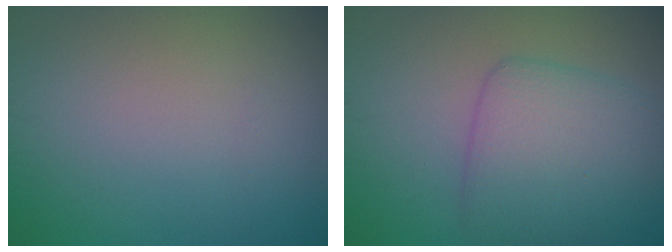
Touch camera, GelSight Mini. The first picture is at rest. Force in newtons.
{"total": 4.9, "press": 4.9, "slide": 0.2}